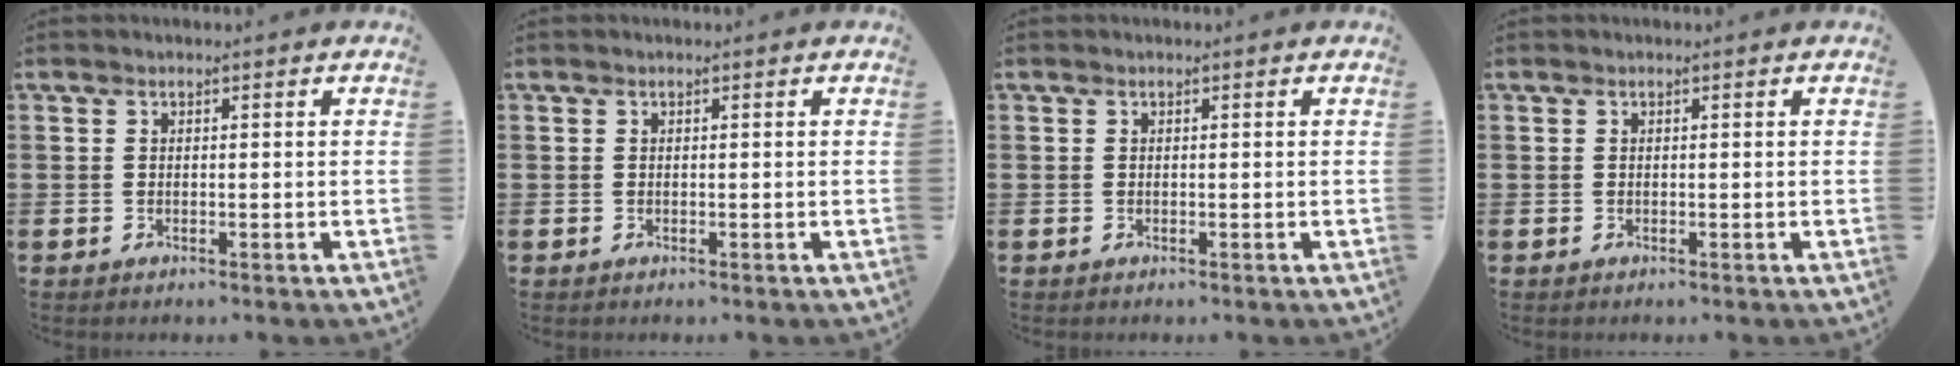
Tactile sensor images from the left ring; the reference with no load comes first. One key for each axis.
{"total": 0.0}
{"total": 0.0}
{"total": 0.0}